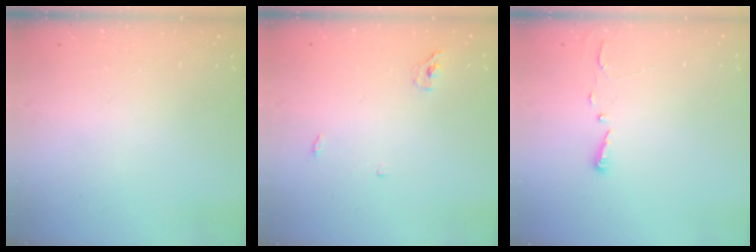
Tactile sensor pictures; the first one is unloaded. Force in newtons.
{"total": 3.4, "press": 3.4, "slide": 0.7}
{"total": 2.7, "press": 2.7, "slide": 0.4}